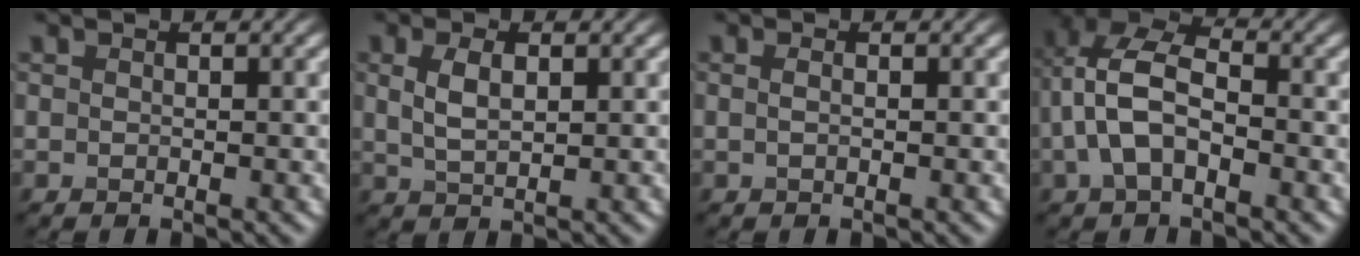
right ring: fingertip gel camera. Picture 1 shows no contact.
{"total": 2.6, "force": [0.7, 1.3, 2.2], "torque": [-0.052, -0.001, 0.019]}
{"total": 0.9, "force": [0.3, 0.5, 0.8], "torque": [-0.008, -0.005, 0.000]}
{"total": 6.0, "force": [-1.0, 3.5, 4.9], "torque": [-0.106, 0.019, -0.028]}